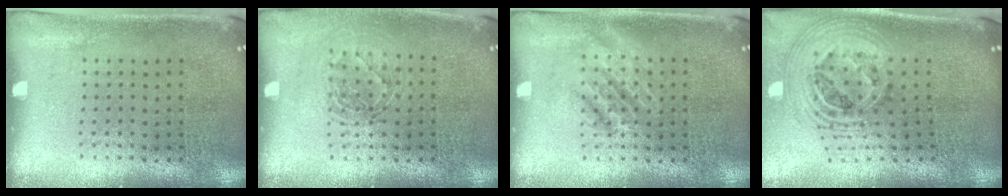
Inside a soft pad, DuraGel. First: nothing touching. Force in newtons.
{"total": 1.3, "press": 1.1, "slide": 0.6}
{"total": 2.1, "press": 2.1, "slide": 0.2}
{"total": 2.7, "press": 2.0, "slide": 1.9}